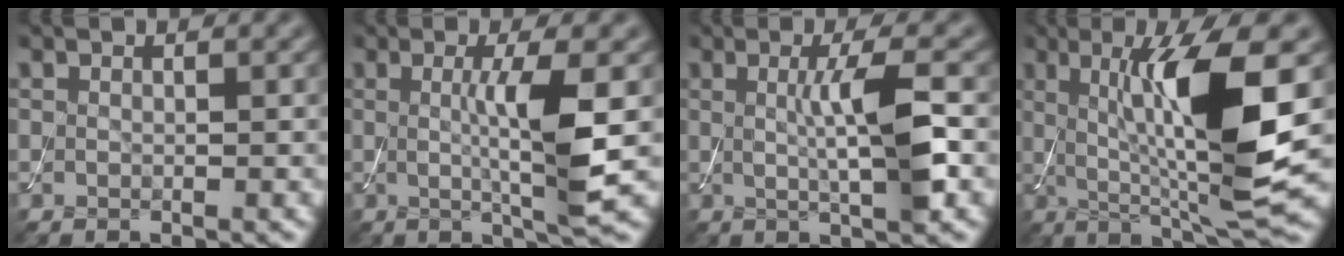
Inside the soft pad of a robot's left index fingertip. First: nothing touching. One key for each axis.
{"total": 5.6, "fx": 0.1, "fy": 0.8, "fz": 5.6, "tx": -0.096, "ty": -0.006, "tz": 0.001}
{"total": 5.2, "fx": 0.2, "fy": 0.9, "fz": 5.1, "tx": -0.086, "ty": 0.002, "tz": 0.005}
{"total": 10.3, "fx": 1.3, "fy": 1.8, "fz": 10.1, "tx": -0.159, "ty": -0.013, "tz": 0.033}